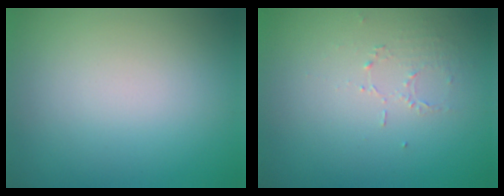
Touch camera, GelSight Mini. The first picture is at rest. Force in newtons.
{"total": 1.0, "press": 0.5, "slide": 0.9}